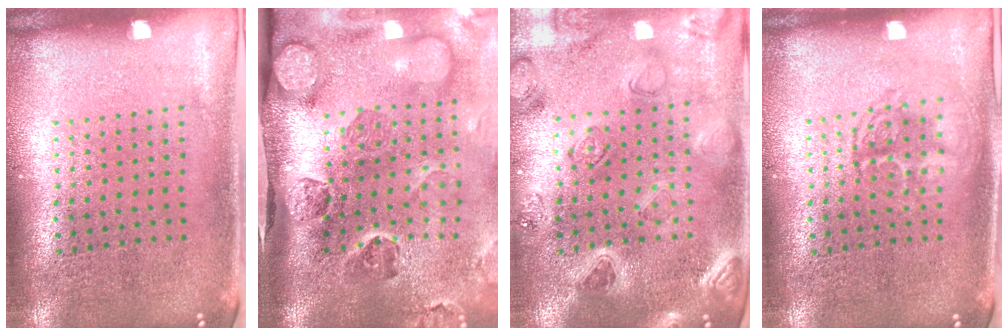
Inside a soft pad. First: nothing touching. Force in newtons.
{"total": 5.1, "press": 3.6, "slide": 3.5}
{"total": 2.2, "press": 2.2, "slide": 0.2}
{"total": 1.1, "press": 1.1, "slide": 0.2}